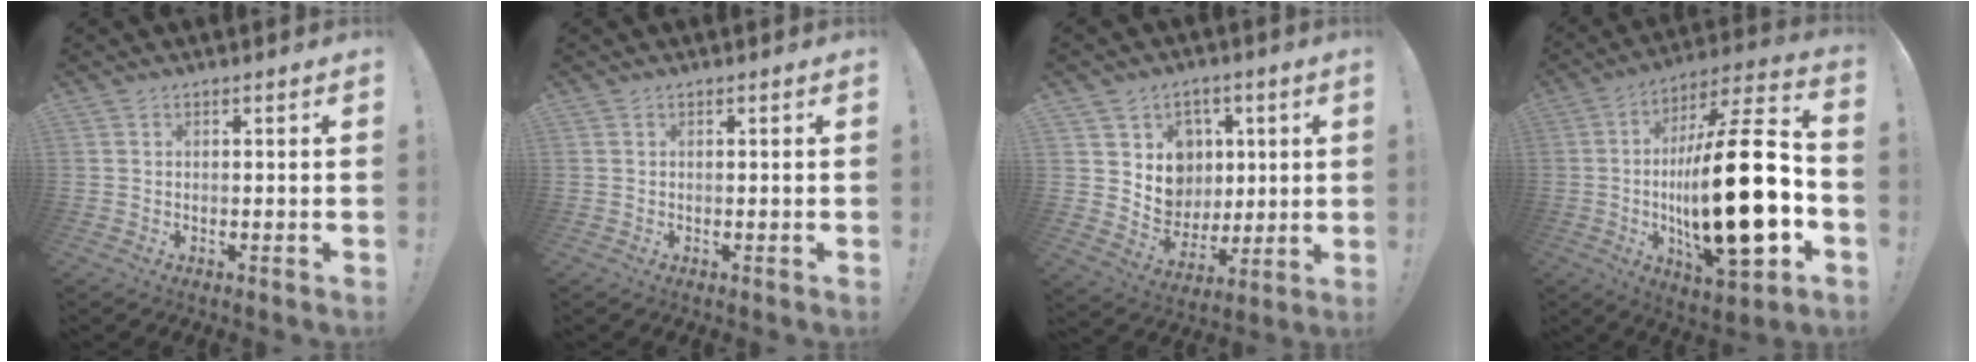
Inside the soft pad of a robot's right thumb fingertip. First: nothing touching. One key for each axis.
{"total": 0.0}
{"total": 11.0, "fx": 3.3, "fy": 10.2, "fz": 2.4, "tx": -0.029, "ty": -0.026, "tz": 0.080}
{"total": 29.0, "fx": -3.8, "fy": 9.4, "fz": 27.2, "tx": -0.473, "ty": 0.012, "tz": -0.068}